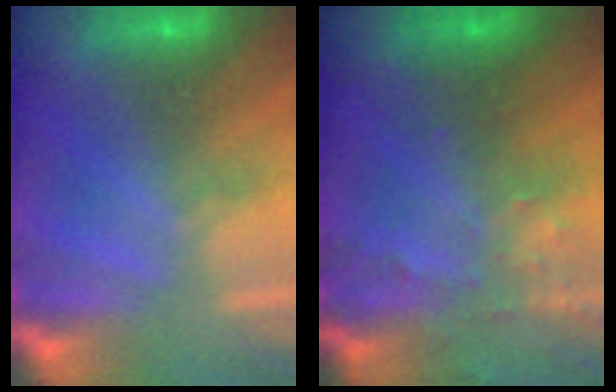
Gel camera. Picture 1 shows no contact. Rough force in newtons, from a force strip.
{"total": 7.5}